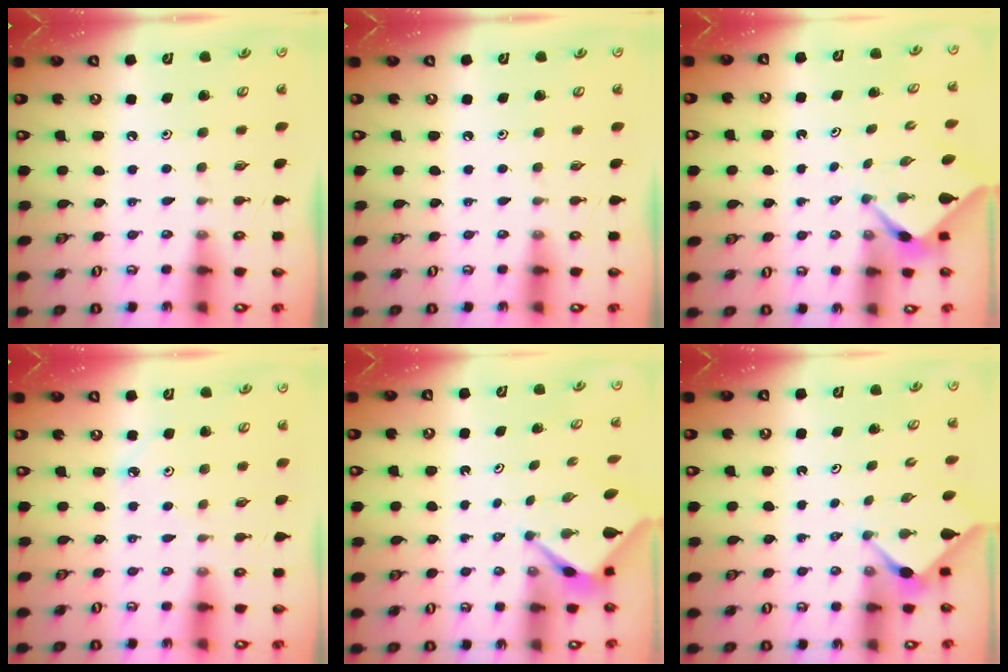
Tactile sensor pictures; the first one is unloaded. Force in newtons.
{"total": 0.0}
{"total": 2.2, "press": 2.2, "slide": 0.2}
{"total": 2.2, "press": 2.2, "slide": 0.2}
{"total": 2.6, "press": 2.6, "slide": 0.1}
{"total": 2.9, "press": 2.9, "slide": 0.3}